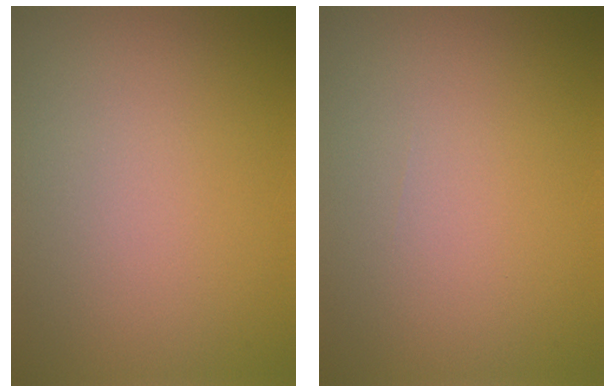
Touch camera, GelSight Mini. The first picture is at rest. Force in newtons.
{"total": 0.0}